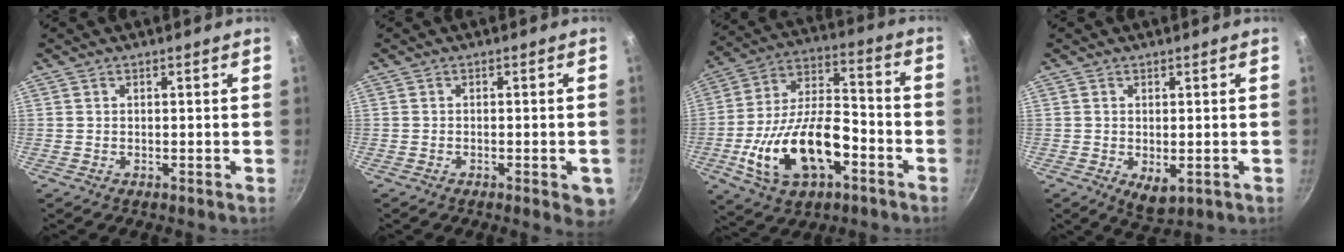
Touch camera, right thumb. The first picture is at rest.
{"total": 4.4, "force": [-1.8, 1.4, 3.7], "torque": [-0.036, 0.004, -0.023]}
{"total": 20.6, "force": [-7.1, 10.9, 16.0], "torque": [-0.275, 0.043, -0.125]}
{"total": 4.2, "force": [-0.8, 2.4, 3.4], "torque": [-0.050, -0.015, -0.006]}